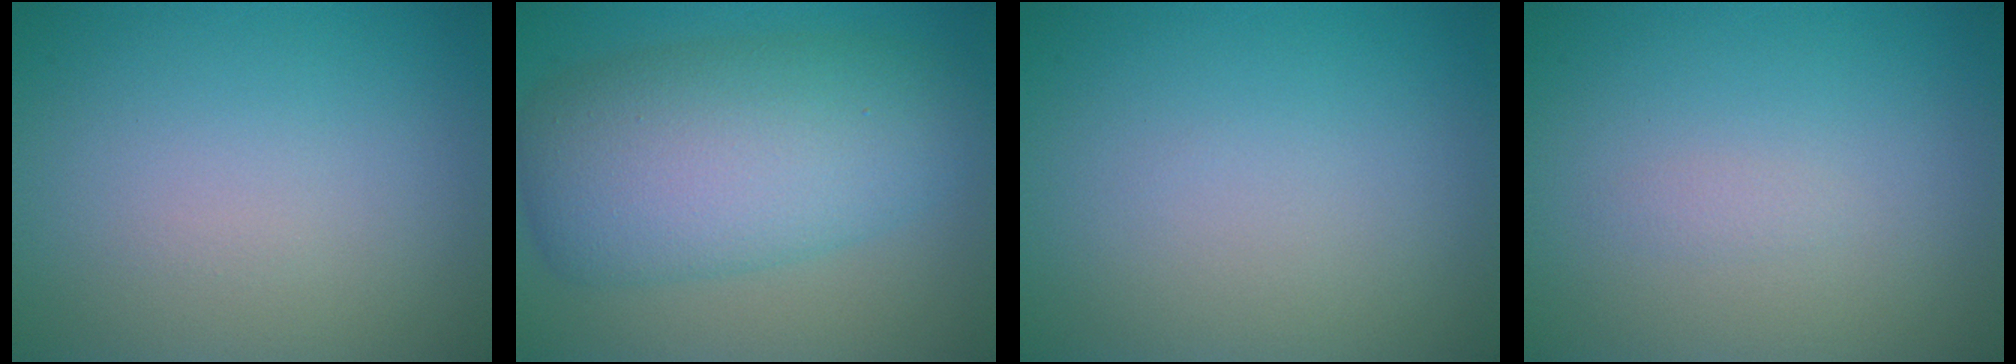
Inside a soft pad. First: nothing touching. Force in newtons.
{"total": 9.7, "press": 9.7, "slide": 0.2}
{"total": 0.0}
{"total": 0.6, "press": 0.6, "slide": 0.1}